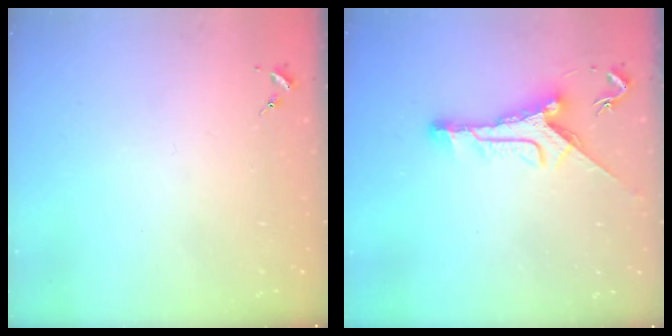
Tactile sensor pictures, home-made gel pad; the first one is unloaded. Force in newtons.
{"total": 11.3, "press": 11.3, "slide": 0.6}